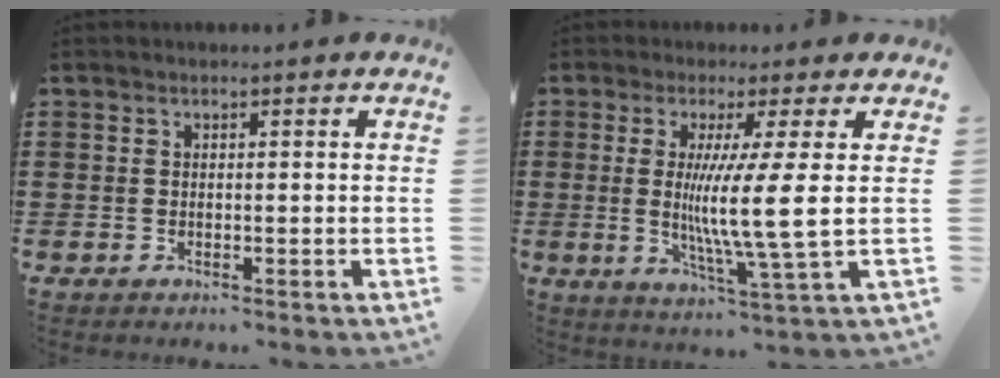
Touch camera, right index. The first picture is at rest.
{"total": 9.5, "force": [0.7, -0.7, 9.4], "torque": [-0.180, -0.016, 0.006]}